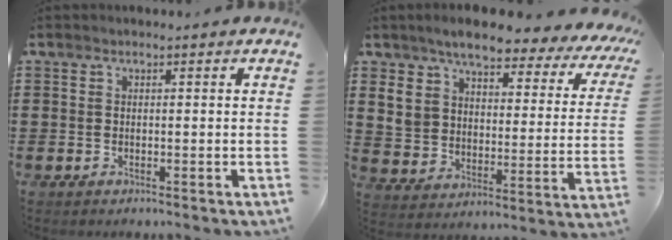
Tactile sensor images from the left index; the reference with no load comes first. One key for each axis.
{"total": 6.6, "fx": 5.5, "fy": 2.4, "fz": 2.9, "tx": -0.086, "ty": -0.031, "tz": 0.093}